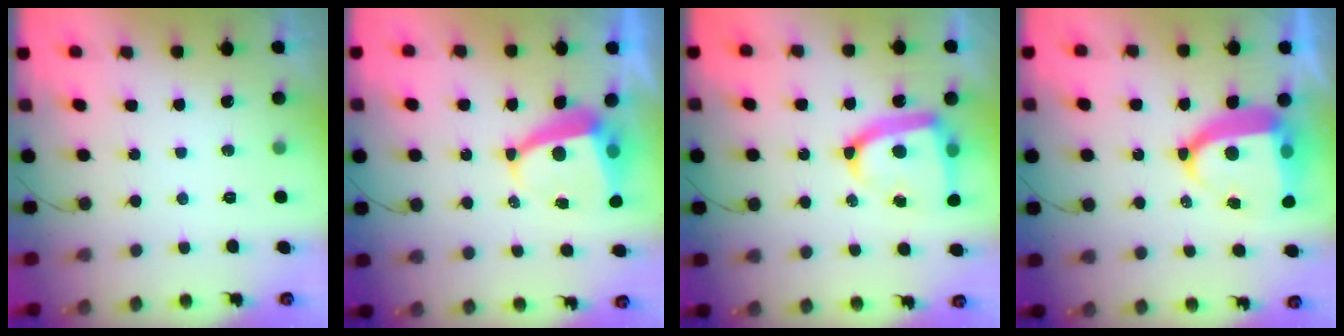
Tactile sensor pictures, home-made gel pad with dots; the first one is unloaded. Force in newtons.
{"total": 6.9, "press": 6.9, "slide": 0.9}
{"total": 16.4, "press": 16.4, "slide": 1.7}
{"total": 13.2, "press": 13.1, "slide": 1.8}